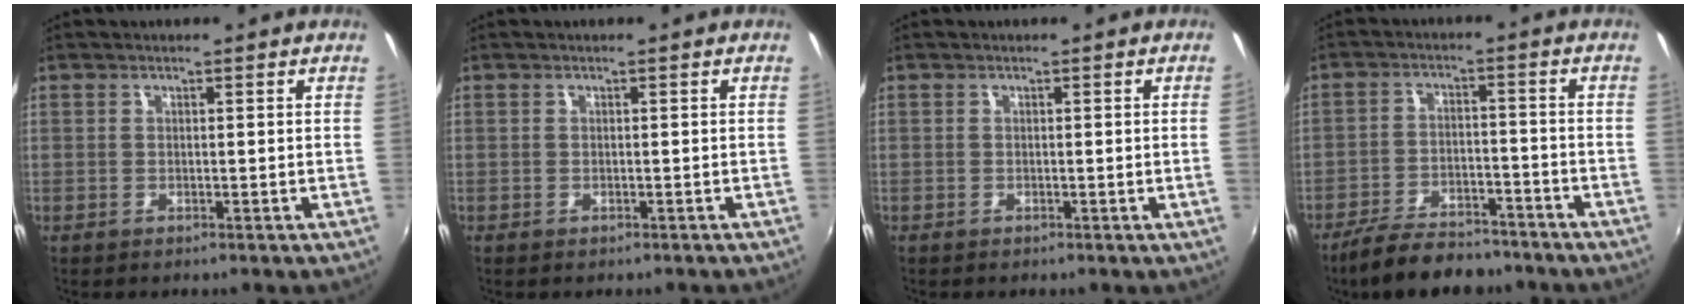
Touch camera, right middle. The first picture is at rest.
{"total": 0.0}
{"total": 0.8, "force": [0.0, -0.5, 0.7], "torque": [-0.002, -0.005, 0.000]}
{"total": 11.5, "force": [-9.6, 3.9, 5.1], "torque": [-0.117, -0.004, -0.151]}